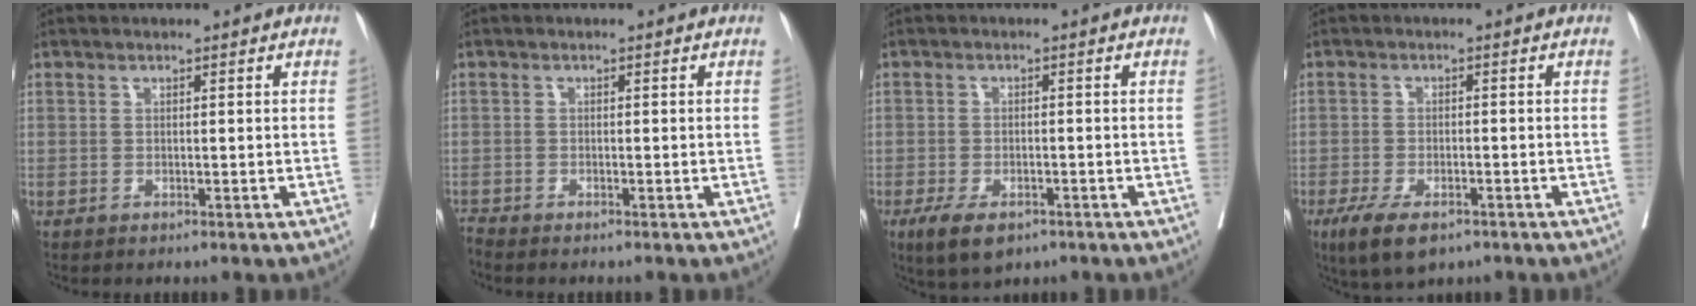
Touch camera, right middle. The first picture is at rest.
{"total": 1.1, "force": [-0.7, -0.8, -0.3], "torque": [0.003, -0.005, -0.020]}
{"total": 6.2, "force": [-3.9, 2.5, 4.1], "torque": [-0.069, -0.011, -0.066]}
{"total": 7.0, "force": [-4.6, 2.4, 4.8], "torque": [-0.082, -0.015, -0.076]}